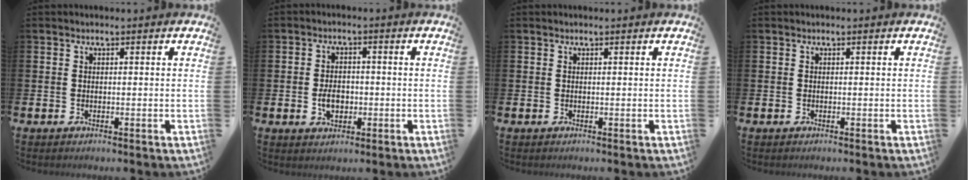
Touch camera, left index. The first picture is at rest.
{"total": 3.5, "force": [-0.7, 2.5, 2.4], "torque": [-0.031, -0.001, -0.018]}
{"total": 0.0}
{"total": 0.0}